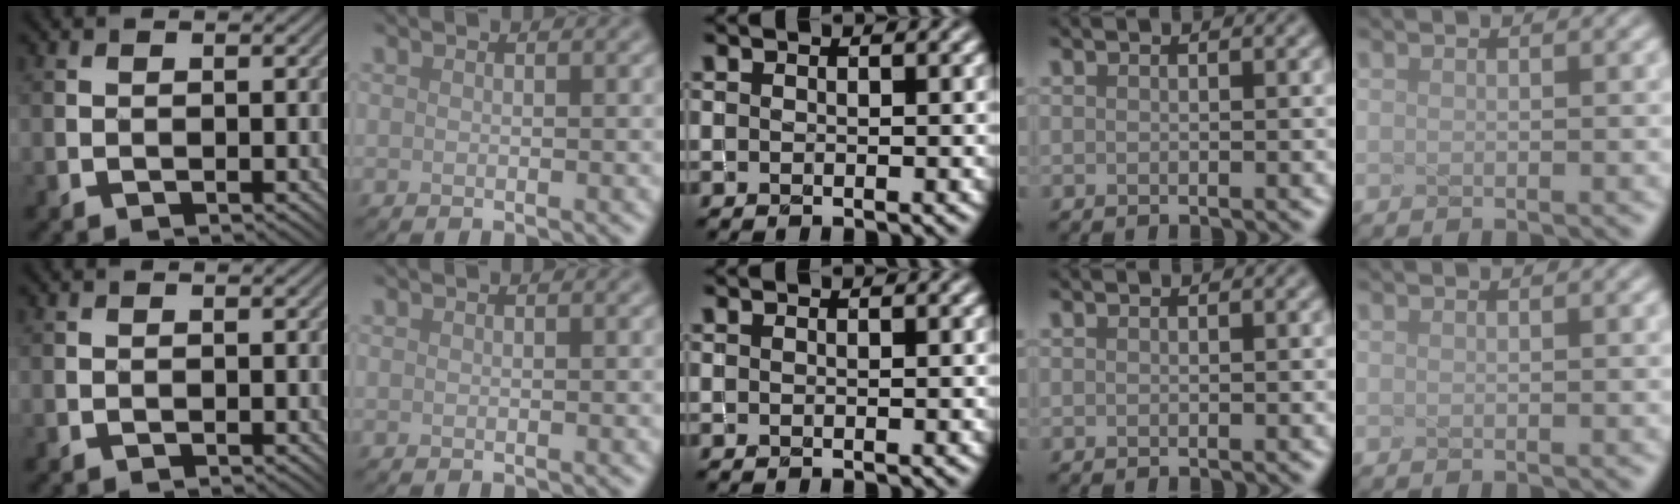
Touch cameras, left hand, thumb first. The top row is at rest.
{}